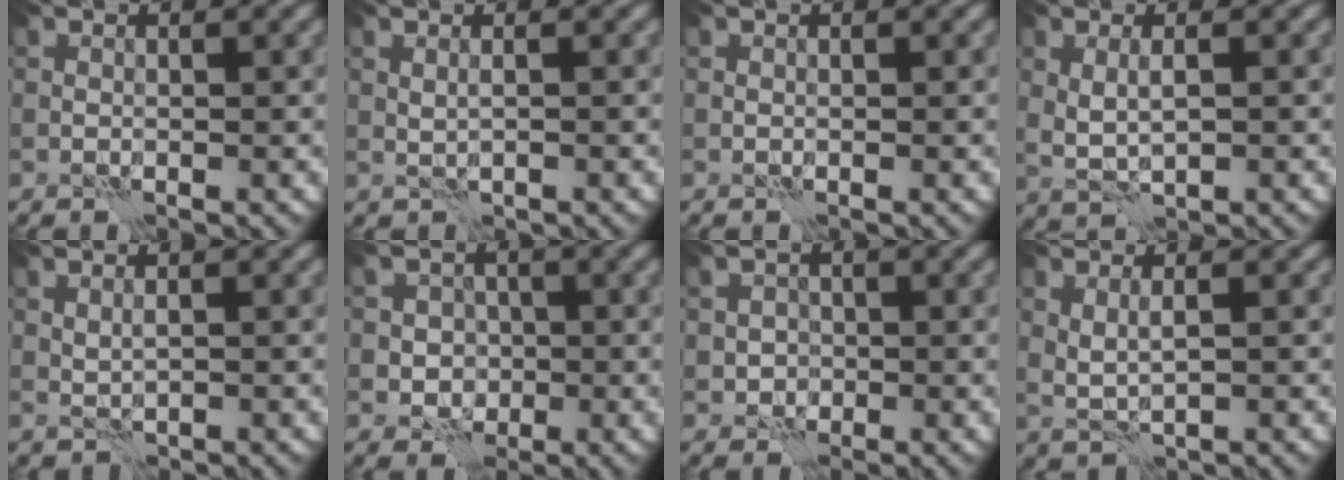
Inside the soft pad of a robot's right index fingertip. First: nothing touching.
{"total": 0.6, "force": [0.1, 0.0, 0.6], "torque": [-0.008, -0.001, 0.005]}
{"total": 0.0}
{"total": 2.1, "force": [0.2, 0.6, 2.0], "torque": [-0.044, -0.002, 0.006]}
{"total": 0.8, "force": [0.2, 0.2, 0.8], "torque": [-0.013, -0.001, 0.005]}
{"total": 3.0, "force": [-0.7, 2.7, 1.2], "torque": [0.000, 0.000, -0.022]}
{"total": 1.8, "force": [-0.5, 1.6, 0.6], "torque": [0.002, 0.000, -0.010]}
{"total": 1.6, "force": [0.3, 0.2, 1.6], "torque": [-0.033, -0.003, 0.009]}